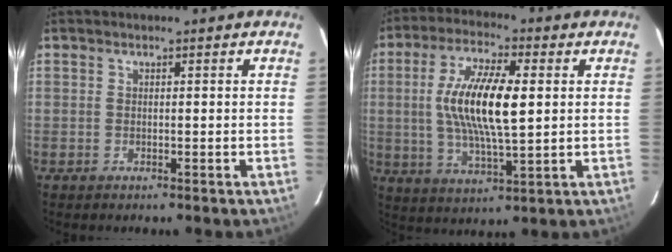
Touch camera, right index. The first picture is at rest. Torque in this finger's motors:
{"motor_torque": [1.01, 0.41, 1.02, 0.21]}